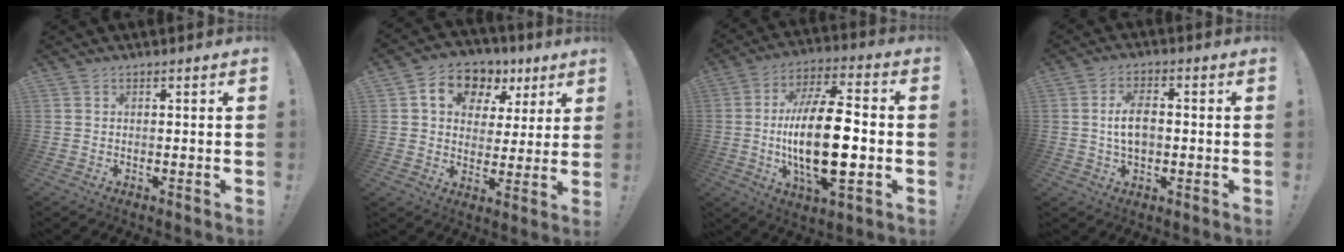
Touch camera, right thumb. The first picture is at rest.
{"total": 11.8, "force": [5.4, 8.9, 5.6], "torque": [-0.085, -0.022, 0.102]}
{"total": 22.1, "force": [-2.3, 8.5, 20.2], "torque": [-0.376, -0.004, -0.040]}
{"total": 7.5, "force": [-0.3, 4.2, 6.2], "torque": [-0.104, 0.003, -0.007]}